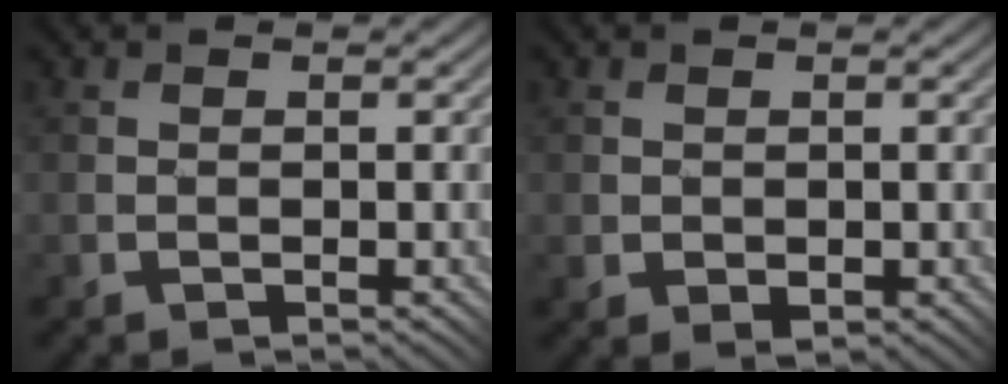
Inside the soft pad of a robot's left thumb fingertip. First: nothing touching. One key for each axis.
{"total": 1.2, "fx": 0.0, "fy": 0.9, "fz": 0.8, "tx": -0.019, "ty": -0.009, "tz": 0.004}